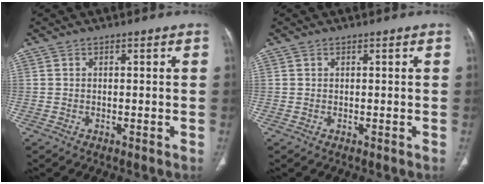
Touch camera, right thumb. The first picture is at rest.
{"total": 0.0}